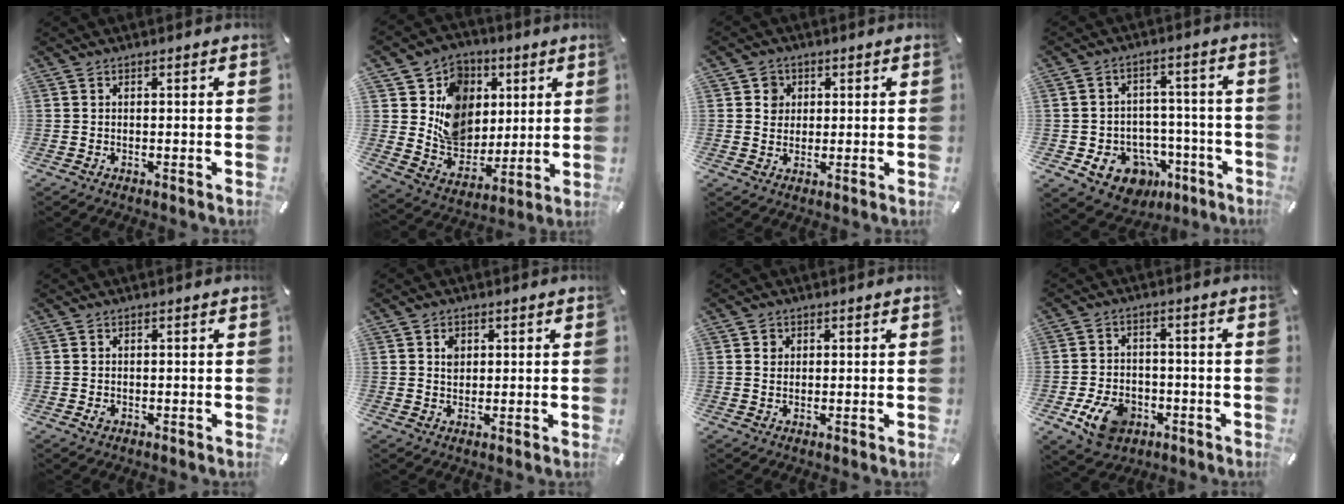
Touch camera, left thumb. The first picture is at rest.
{"total": 14.6, "force": [2.7, 13.6, 4.8], "torque": [-0.069, -0.014, 0.062]}
{"total": 4.2, "force": [0.9, 4.1, 0.8], "torque": [-0.002, 0.001, 0.011]}
{"total": 10.9, "force": [-5.1, 8.8, 3.8], "torque": [-0.049, 0.031, -0.078]}
{"total": 0.9, "force": [-0.2, 0.7, 0.6], "torque": [-0.011, 0.001, -0.005]}
{"total": 2.8, "force": [0.8, 2.4, 1.1], "torque": [-0.010, -0.001, 0.011]}
{"total": 1.9, "force": [0.4, 1.8, 0.3], "torque": [-0.001, 0.001, 0.004]}
{"total": 9.4, "force": [-3.9, 6.9, 5.0], "torque": [-0.108, 0.015, -0.072]}